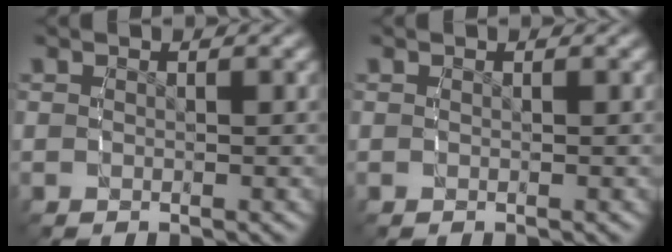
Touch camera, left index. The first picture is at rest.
{"total": 0.0}